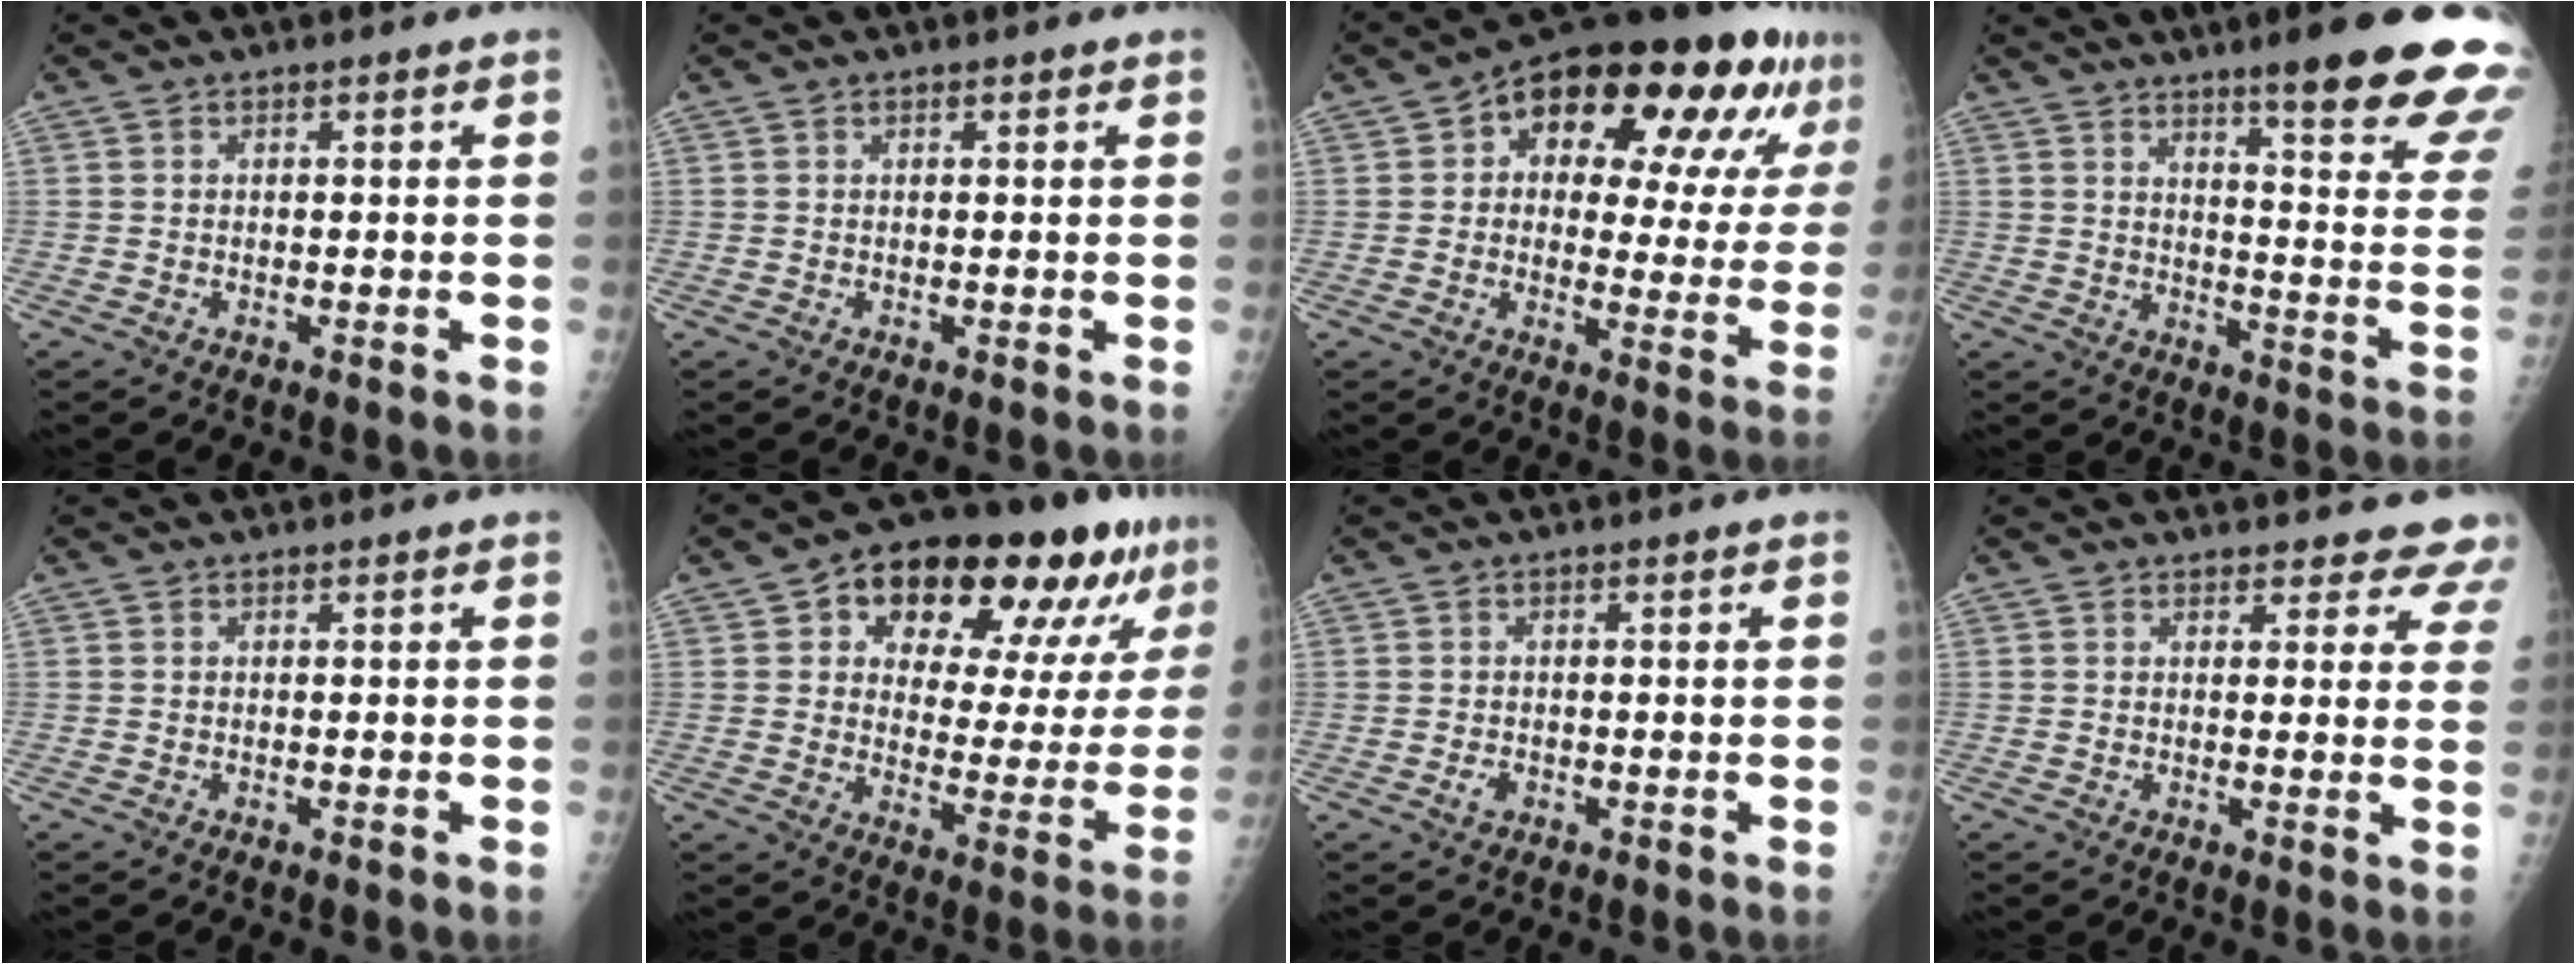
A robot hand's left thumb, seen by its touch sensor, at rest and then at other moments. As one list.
[{"total": 0.6, "force": [0.3, 0.3, 0.4], "torque": [-0.007, 0.000, 0.004]}, {"total": 23.8, "force": [10.3, 11.0, 18.4], "torque": [-0.220, 0.015, 0.143]}, {"total": 22.0, "force": [15.1, 2.6, 15.7], "torque": [-0.178, -0.081, 0.195]}, {"total": 0.0}, {"total": 23.6, "force": [12.3, 10.8, 17.0], "torque": [-0.198, -0.003, 0.181]}, {"total": 1.5, "force": [-0.6, 1.0, 1.0], "torque": [-0.016, 0.001, -0.010]}, {"total": 7.6, "force": [7.0, 2.9, 1.1], "torque": [0.041, -0.029, 0.053]}]